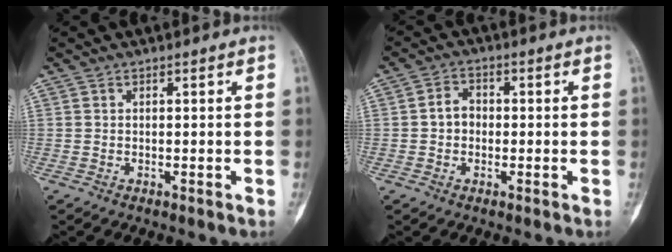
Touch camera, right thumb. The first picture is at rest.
{"total": 3.2, "force": [-0.2, 2.6, 1.8], "torque": [-0.022, 0.014, -0.014]}